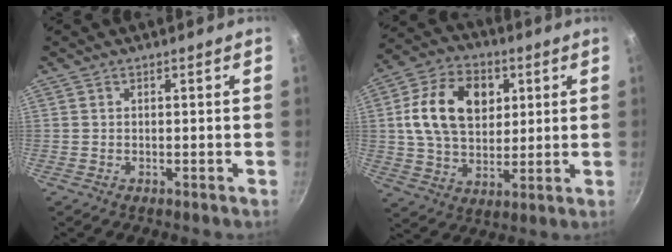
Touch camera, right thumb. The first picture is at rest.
{"total": 16.5, "force": [3.9, 11.7, 10.9], "torque": [-0.168, 0.001, 0.060]}